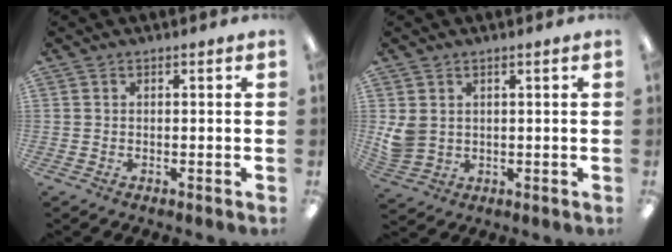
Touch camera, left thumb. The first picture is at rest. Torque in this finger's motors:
{"motor_torque": [0.42, 0.38, 0.58, -0.29, 0.03]}